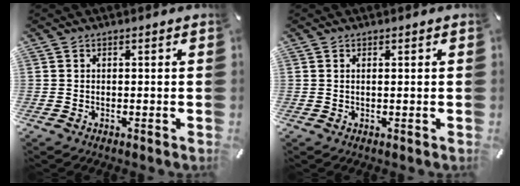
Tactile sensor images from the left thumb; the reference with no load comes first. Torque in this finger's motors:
{"motor_torque": [-0.18, -0.28, 0.04, 0.08, -0.07]}